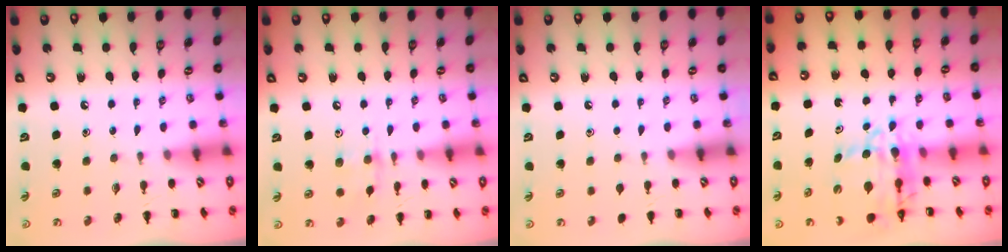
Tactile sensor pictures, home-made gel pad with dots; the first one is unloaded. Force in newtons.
{"total": 6.0, "press": 6.0, "slide": 0.5}
{"total": 0.6, "press": 0.6, "slide": 0.1}
{"total": 10.4, "press": 9.7, "slide": 3.5}